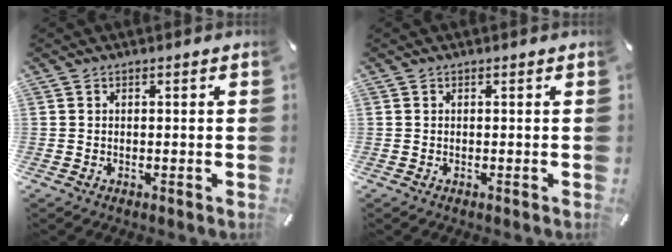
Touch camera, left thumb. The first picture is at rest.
{"total": 0.0}